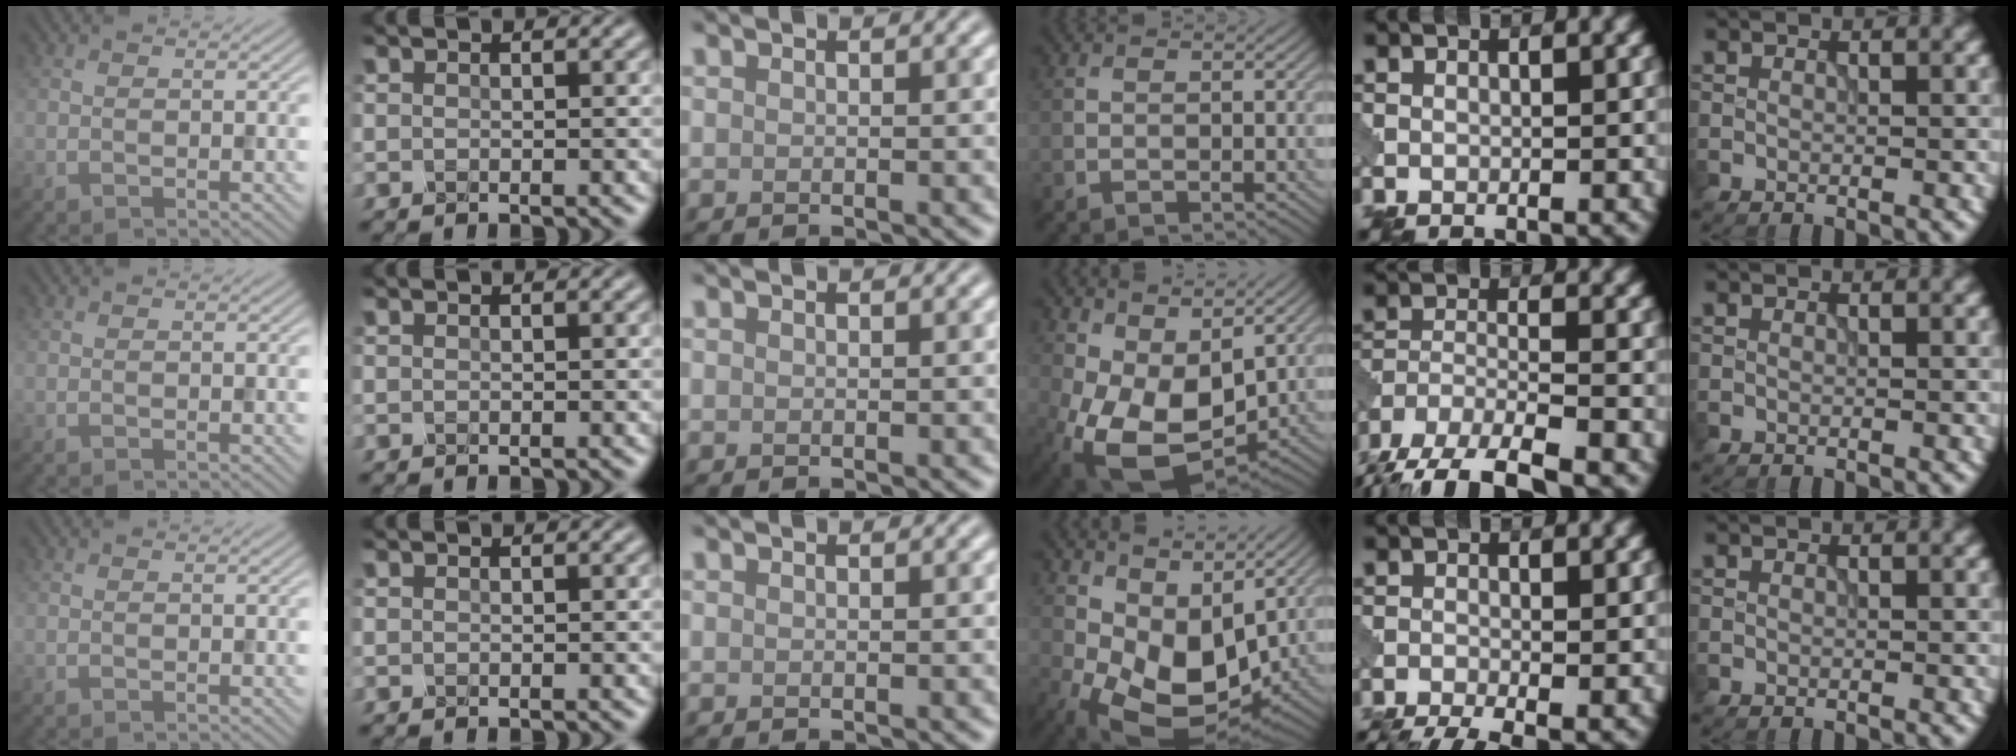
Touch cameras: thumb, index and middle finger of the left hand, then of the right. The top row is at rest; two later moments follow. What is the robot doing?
{"motion": "squeeze", "object": "foam earplug"}